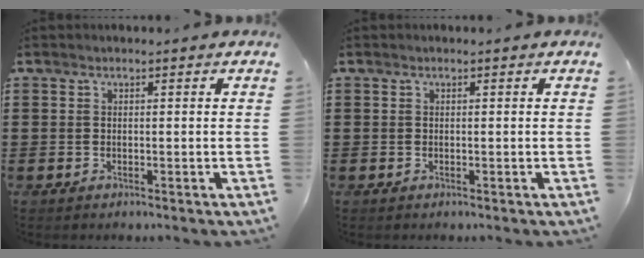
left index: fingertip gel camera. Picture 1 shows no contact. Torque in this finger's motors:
{"motor_torque": [0.00, 0.00, 0.00, 0.00]}